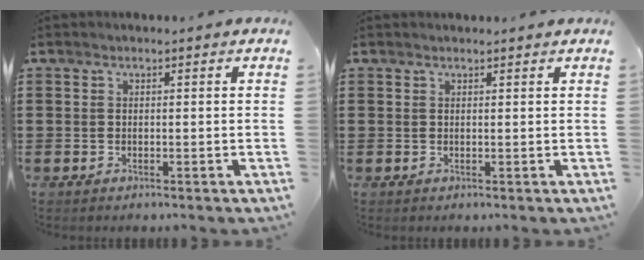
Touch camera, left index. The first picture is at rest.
{"total": 0.7, "force": [0.6, 0.0, 0.2], "torque": [-0.005, -0.001, 0.013]}